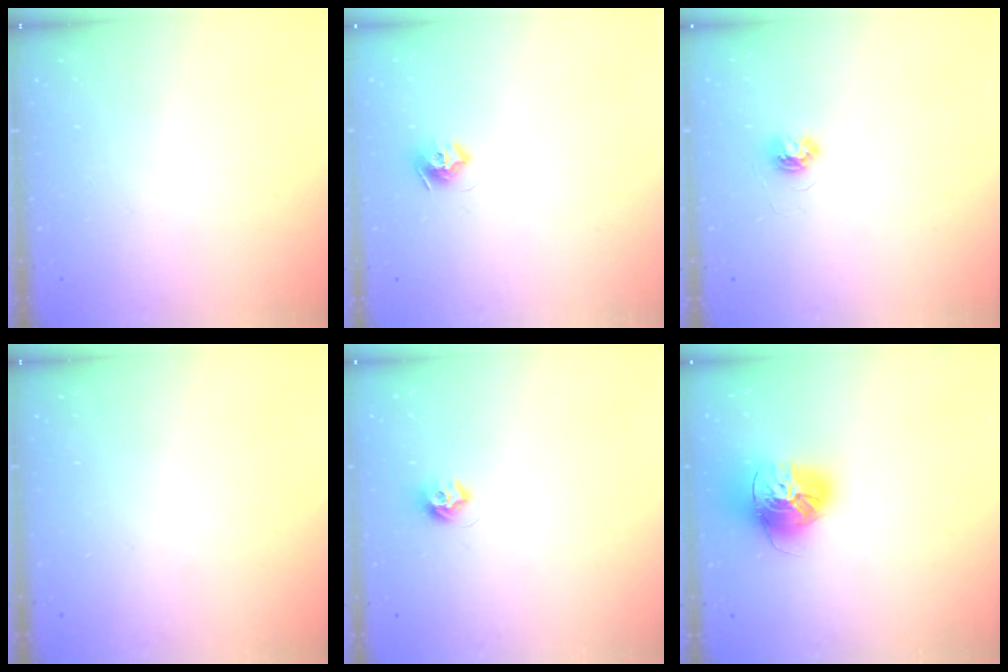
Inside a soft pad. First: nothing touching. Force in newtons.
{"total": 7.8, "press": 7.8, "slide": 0.2}
{"total": 3.7, "press": 3.7, "slide": 0.4}
{"total": 0.0}
{"total": 7.6, "press": 7.6, "slide": 0.8}
{"total": 16.2, "press": 16.1, "slide": 1.8}